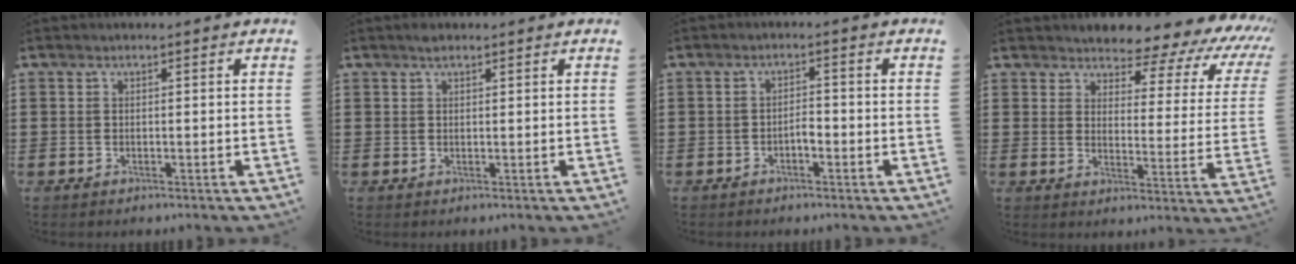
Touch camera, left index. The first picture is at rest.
{"total": 1.2, "force": [0.8, 0.5, 0.6], "torque": [-0.015, 0.003, 0.015]}
{"total": 1.9, "force": [-1.1, 0.6, 1.5], "torque": [-0.032, 0.005, -0.022]}
{"total": 4.4, "force": [3.9, 1.5, 1.3], "torque": [-0.037, -0.034, 0.059]}